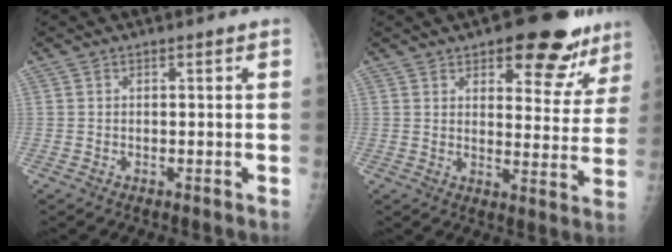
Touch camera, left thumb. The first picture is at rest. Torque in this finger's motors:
{"motor_torque": [0.82, 0.74, 0.38, -0.06, 0.04]}